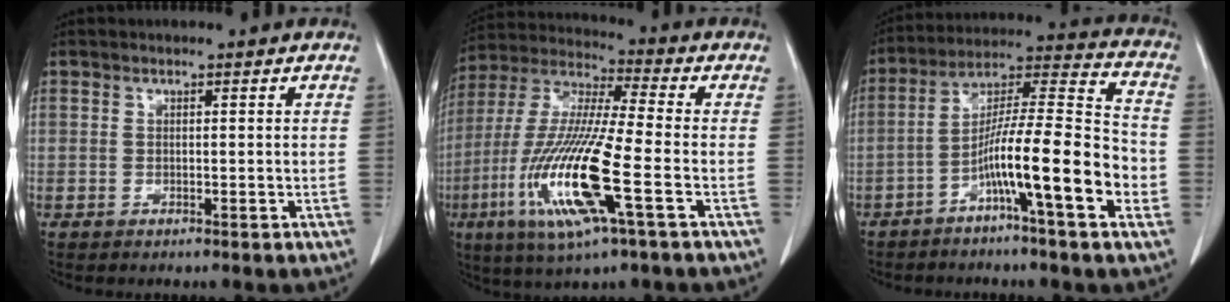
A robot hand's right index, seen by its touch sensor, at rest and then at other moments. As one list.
[{"total": 17.8, "force": [-5.5, 1.2, 16.9], "torque": [-0.356, -0.022, -0.105]}, {"total": 15.7, "force": [-5.4, 0.7, 14.7], "torque": [-0.243, 0.011, -0.097]}]